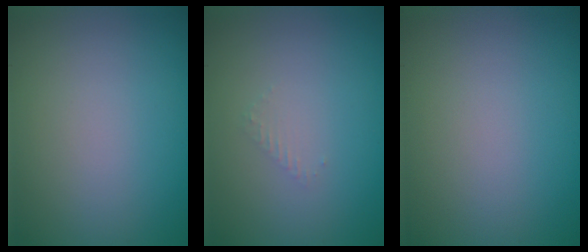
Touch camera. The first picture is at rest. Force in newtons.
{"total": 0.8, "press": 0.8, "slide": 0.3}
{"total": 0.0}